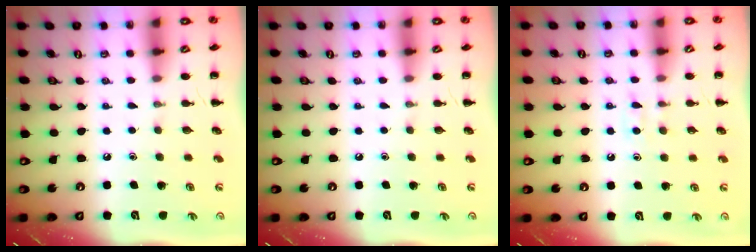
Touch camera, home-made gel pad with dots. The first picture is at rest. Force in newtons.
{"total": 0.0}
{"total": 4.5, "press": 4.3, "slide": 1.6}